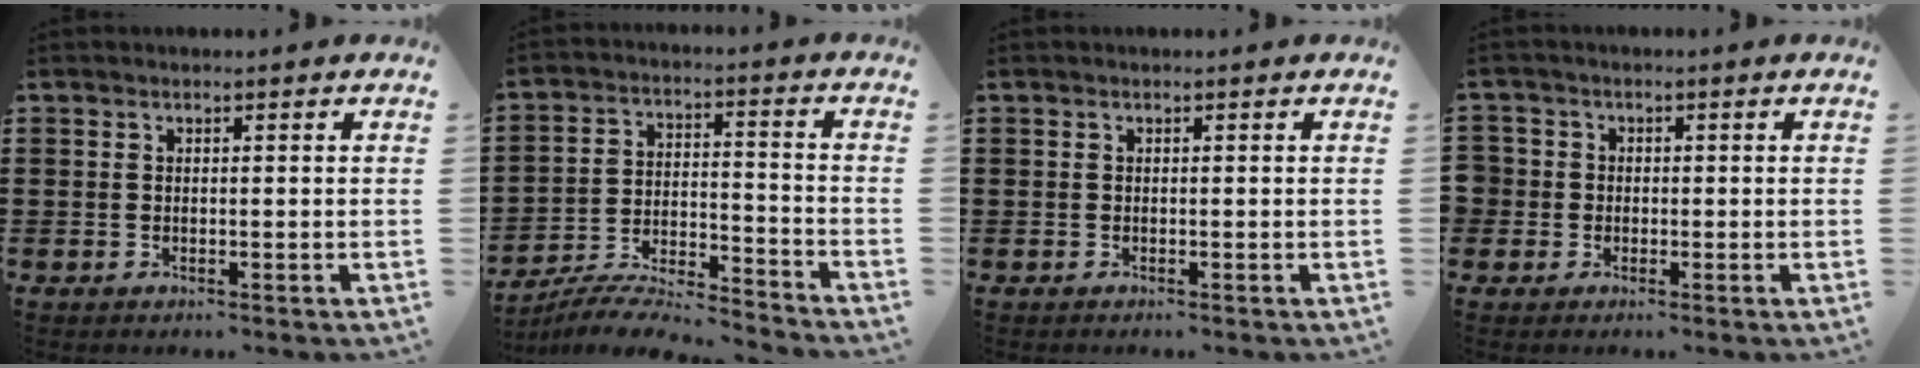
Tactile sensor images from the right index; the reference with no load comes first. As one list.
[{"total": 6.9, "force": [-6.7, 0.4, 1.7], "torque": [-0.041, -0.002, -0.134]}, {"total": 0.0}, {"total": 2.1, "force": [-0.5, 2.1, 0.2], "torque": [-0.022, 0.003, -0.014]}]